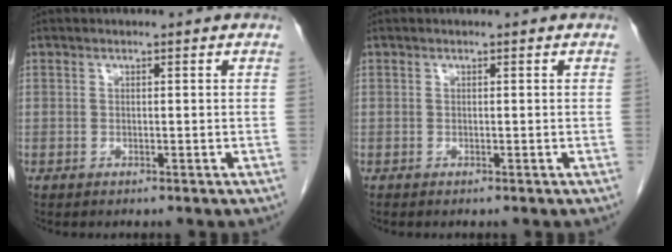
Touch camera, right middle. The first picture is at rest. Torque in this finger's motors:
{"motor_torque": [0.25, -0.06, -0.02, 0.01]}